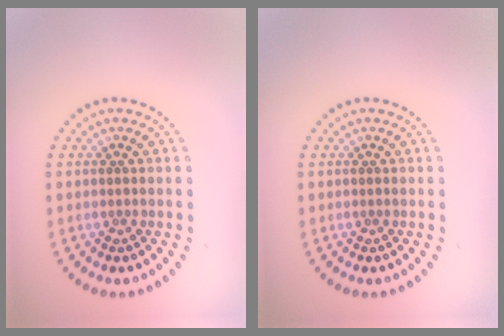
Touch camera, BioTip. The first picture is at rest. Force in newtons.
{"total": 0.0}